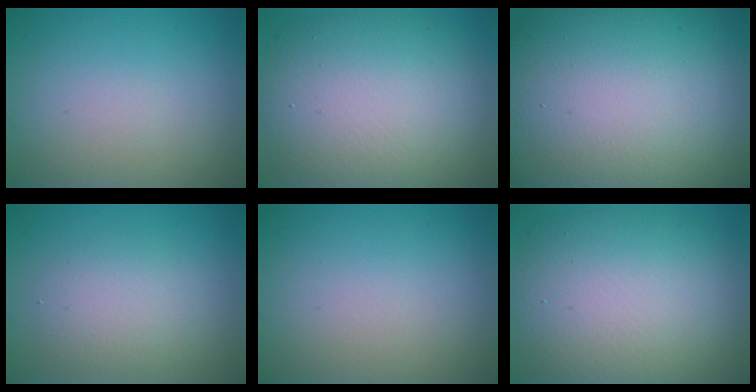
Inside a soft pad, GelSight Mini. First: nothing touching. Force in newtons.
{"total": 11.7, "press": 11.6, "slide": 1.1}
{"total": 25.8, "press": 25.8, "slide": 1.0}
{"total": 2.9, "press": 2.9, "slide": 0.2}
{"total": 0.0}
{"total": 11.7, "press": 11.6, "slide": 1.1}